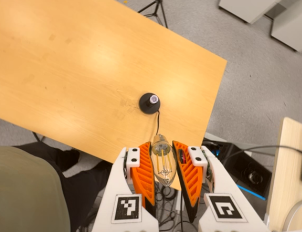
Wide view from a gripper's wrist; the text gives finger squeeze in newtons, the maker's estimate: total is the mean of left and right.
{"total": 21.4, "left": 22.8, "right": 19.9}